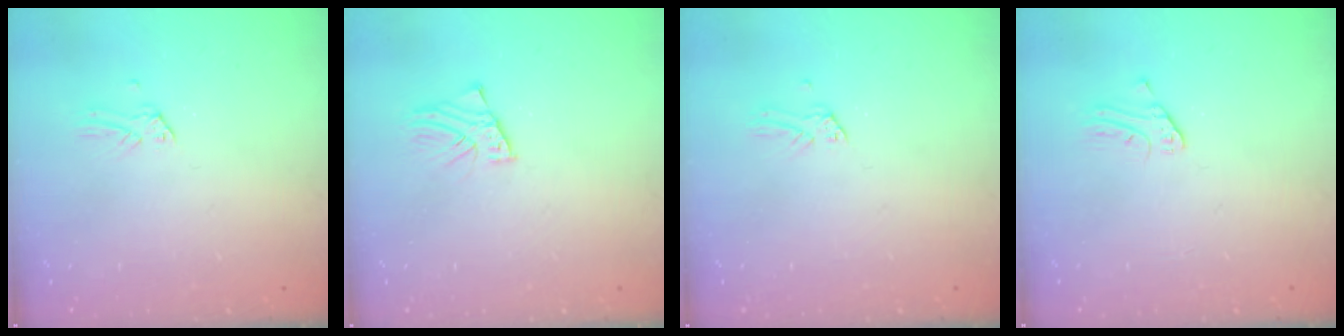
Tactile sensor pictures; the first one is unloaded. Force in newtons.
{"total": 2.2, "press": 2.2, "slide": 0.1}
{"total": 0.0}
{"total": 2.2, "press": 2.2, "slide": 0.3}